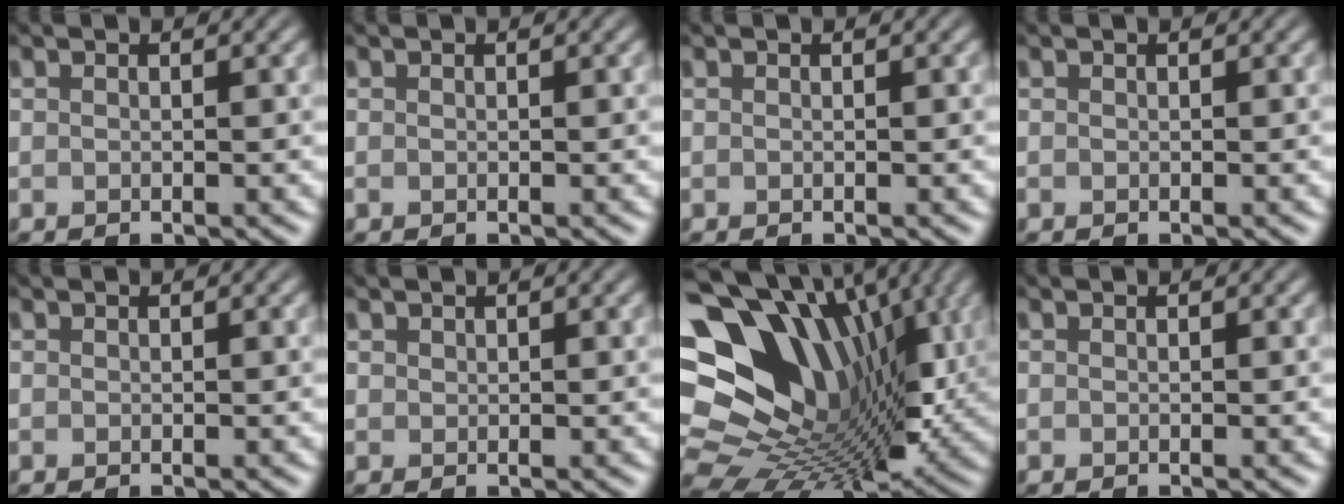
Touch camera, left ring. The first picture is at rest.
{"total": 0.0}
{"total": 0.0}
{"total": 0.0}
{"total": 0.0}
{"total": 0.6, "force": [0.5, 0.4, 0.0], "torque": [-0.002, -0.002, 0.010]}
{"total": 15.5, "force": [3.5, 11.5, 9.7], "torque": [-0.180, 0.013, 0.074]}
{"total": 0.0}